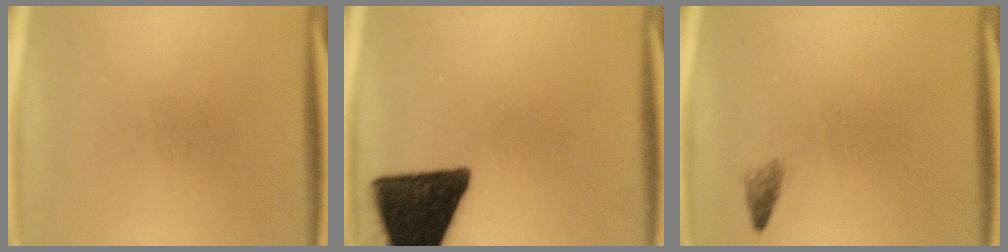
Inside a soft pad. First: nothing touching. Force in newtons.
{"total": 15.8}
{"total": 1.1}